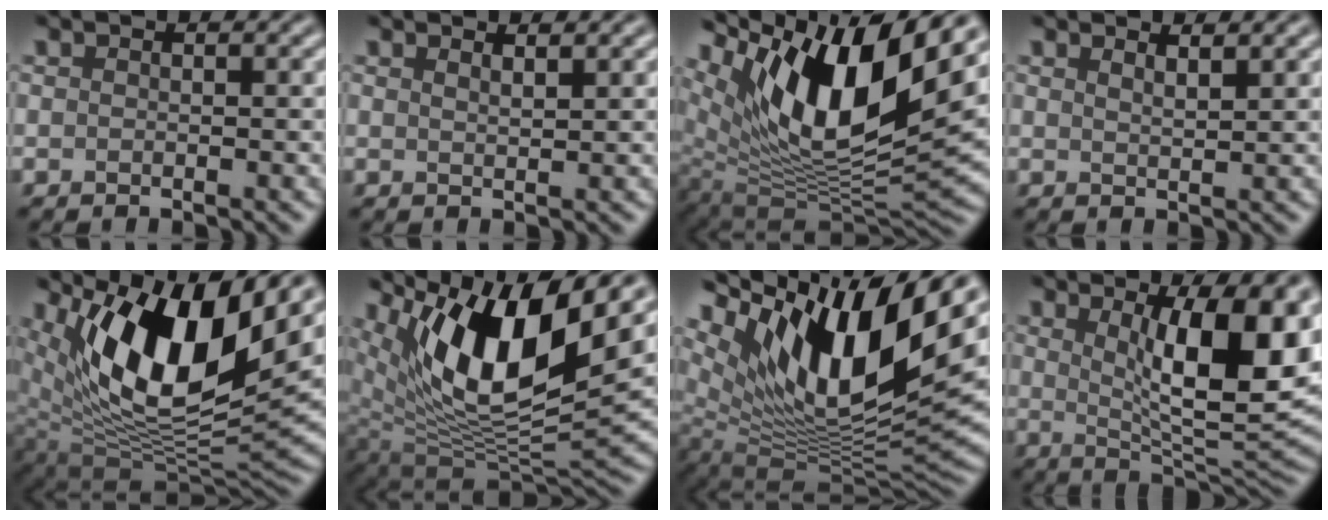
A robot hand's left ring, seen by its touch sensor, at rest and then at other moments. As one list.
[{"total": 1.5, "force": [1.2, 0.4, 0.8], "torque": [-0.002, 0.002, 0.009]}, {"total": 13.8, "force": [6.5, 5.2, 11.0], "torque": [-0.192, -0.009, 0.122]}, {"total": 1.9, "force": [1.5, 0.5, 1.0], "torque": [-0.004, 0.005, 0.013]}, {"total": 13.1, "force": [5.3, 5.8, 10.5], "torque": [-0.186, -0.019, 0.102]}, {"total": 12.3, "force": [5.5, 4.5, 10.0], "torque": [-0.173, -0.013, 0.108]}, {"total": 15.0, "force": [6.4, 6.1, 12.2], "torque": [-0.215, -0.004, 0.116]}, {"total": 11.7, "force": [2.6, 3.5, 10.9], "torque": [-0.149, -0.006, 0.044]}]